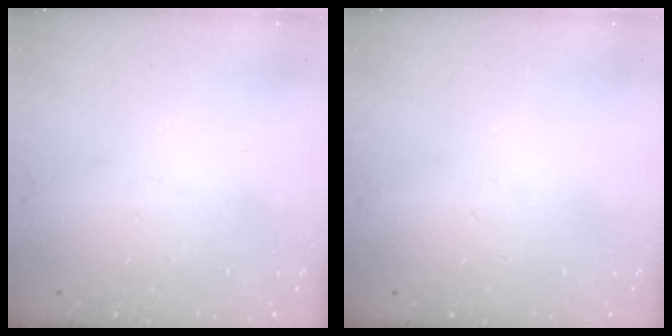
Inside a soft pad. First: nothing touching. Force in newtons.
{"total": 0.0}